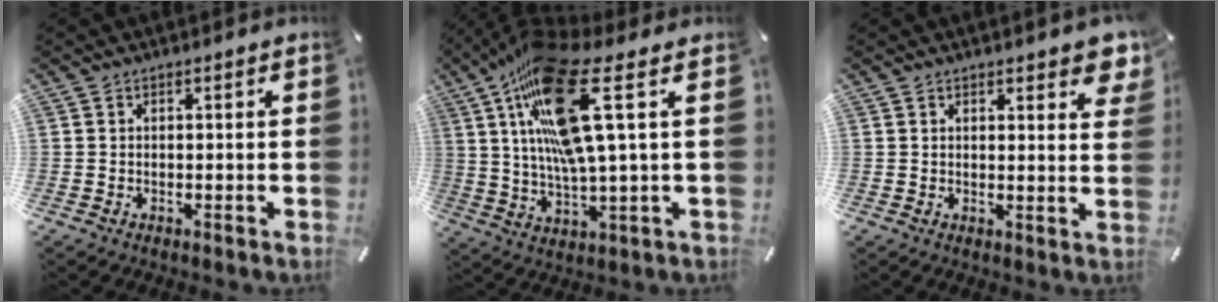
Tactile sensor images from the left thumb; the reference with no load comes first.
{"total": 20.1, "force": [6.9, 4.4, 18.4], "torque": [-0.361, -0.021, 0.102]}
{"total": 4.0, "force": [3.3, 1.1, 1.9], "torque": [-0.014, -0.026, 0.054]}